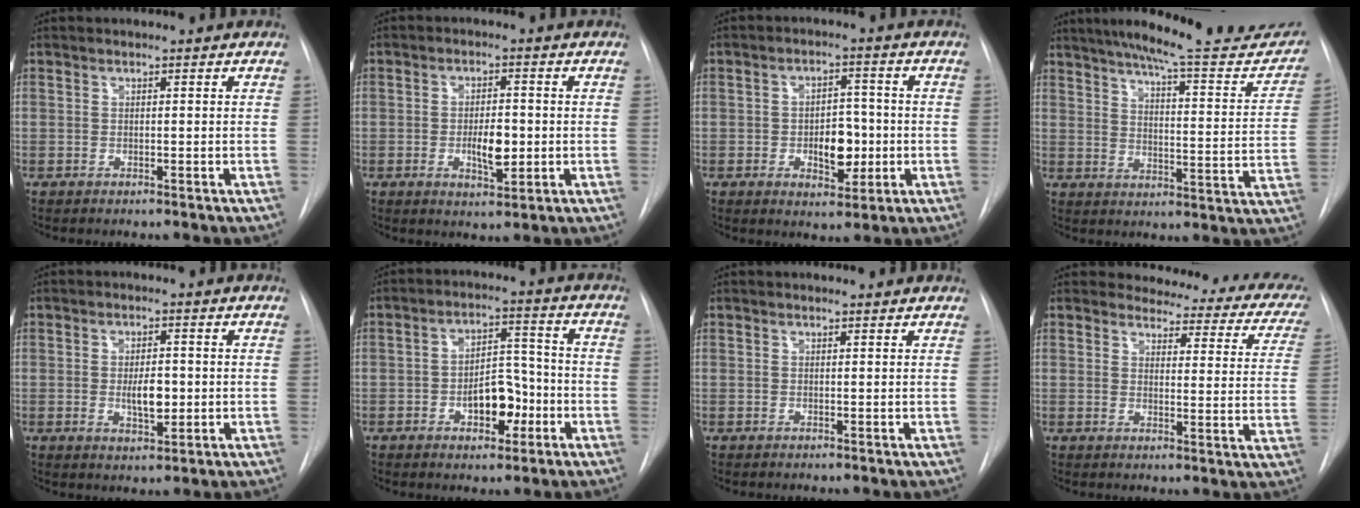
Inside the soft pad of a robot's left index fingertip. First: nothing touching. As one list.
[{"total": 5.4, "force": [-1.8, 1.9, 4.7], "torque": [-0.078, -0.009, -0.021]}, {"total": 6.7, "force": [-2.1, 3.6, 5.3], "torque": [-0.077, 0.003, -0.022]}, {"total": 22.6, "force": [19.9, 2.9, 10.3], "torque": [-0.146, -0.055, 0.248]}, {"total": 4.6, "force": [-1.2, 1.8, 4.0], "torque": [-0.067, -0.009, -0.011]}, {"total": 7.9, "force": [-3.7, 3.9, 5.9], "torque": [-0.090, 0.014, -0.051]}, {"total": 1.8, "force": [1.7, 0.5, 0.5], "torque": [-0.010, 0.008, 0.011]}, {"total": 16.5, "force": [15.0, 4.8, 4.7], "torque": [-0.021, -0.072, 0.136]}]